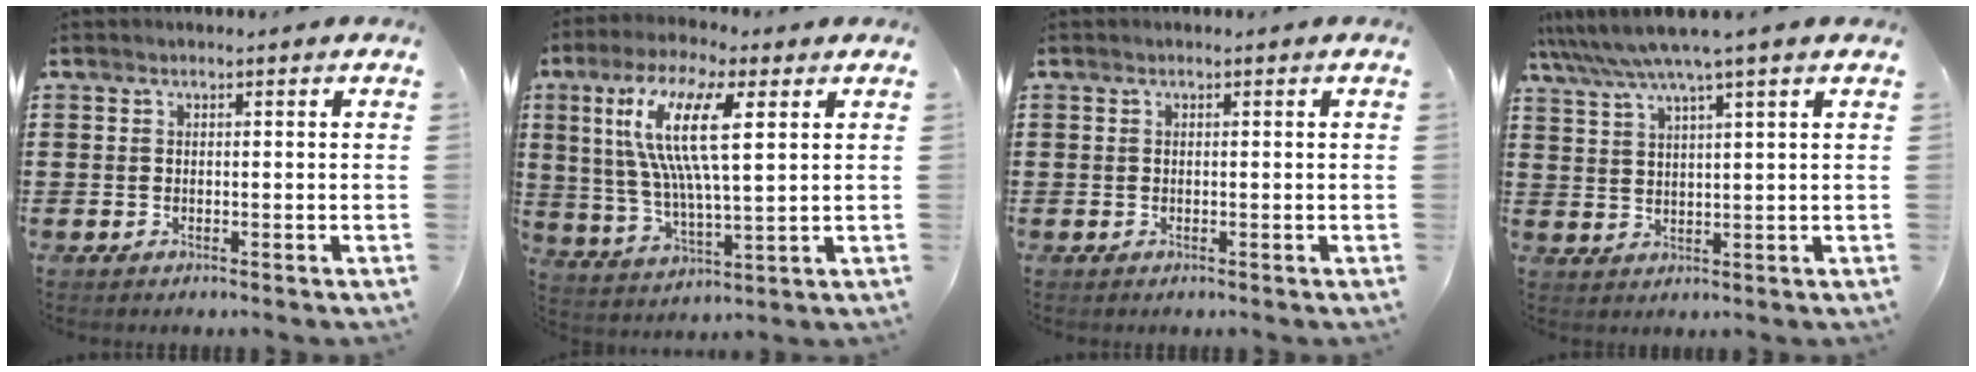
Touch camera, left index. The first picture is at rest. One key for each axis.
{"total": 13.3, "fx": 5.4, "fy": 3.8, "fz": 11.5, "tx": -0.243, "ty": 0.001, "tz": 0.093}
{"total": 0.0}
{"total": 5.4, "fx": 4.2, "fy": -0.4, "fz": 3.4, "tx": -0.079, "ty": -0.016, "tz": 0.070}